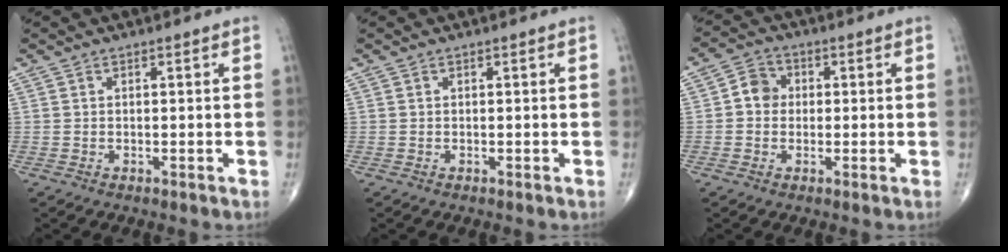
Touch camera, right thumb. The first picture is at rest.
{"total": 0.0}
{"total": 4.6, "force": [0.1, 4.1, 2.1], "torque": [-0.019, 0.011, -0.010]}